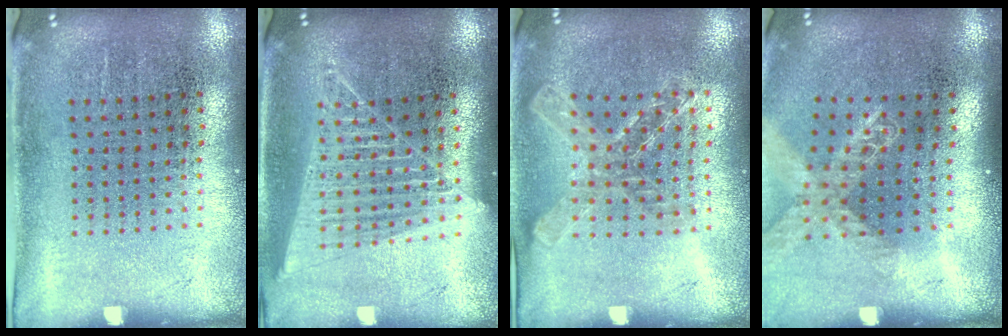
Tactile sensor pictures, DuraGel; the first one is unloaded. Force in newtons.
{"total": 1.5, "press": 1.4, "slide": 0.5}
{"total": 1.4, "press": 1.3, "slide": 0.4}
{"total": 1.5, "press": 1.2, "slide": 0.8}